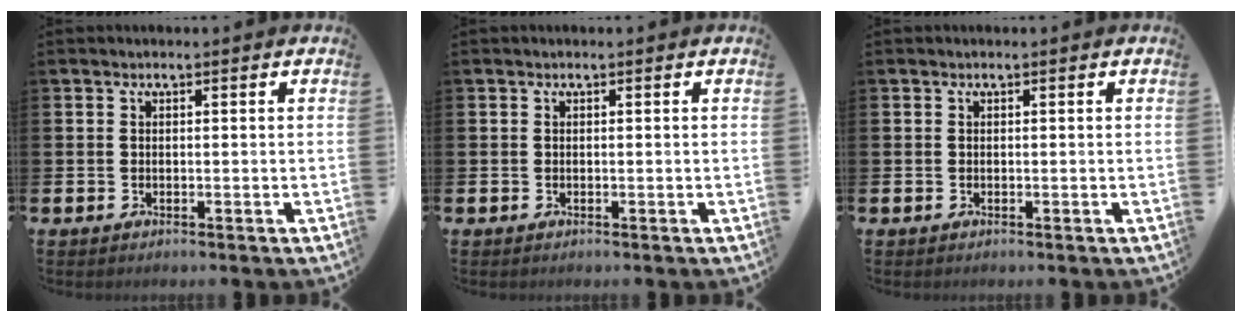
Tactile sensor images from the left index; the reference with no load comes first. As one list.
[{"total": 0.0}, {"total": 0.0}]